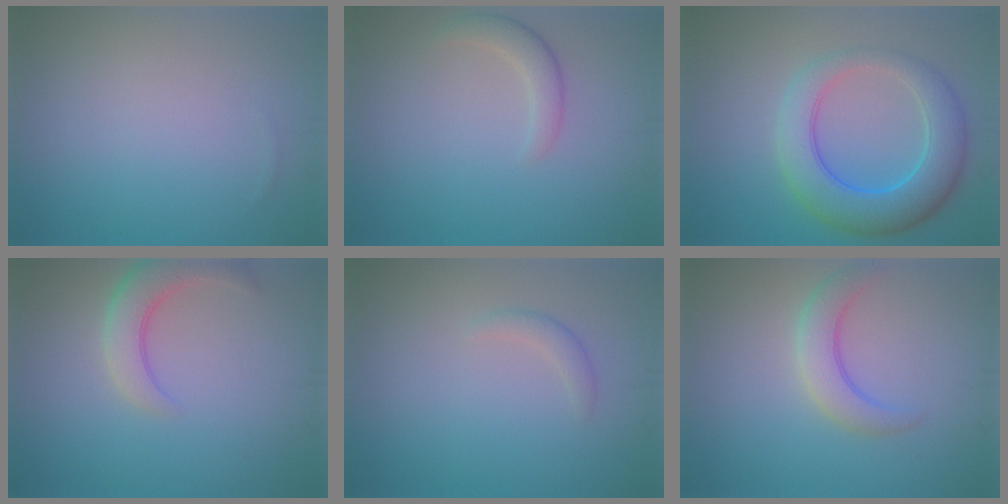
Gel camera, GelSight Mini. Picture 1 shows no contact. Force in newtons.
{"total": 2.1, "press": 2.1, "slide": 0.1}
{"total": 6.9, "press": 6.9, "slide": 0.3}
{"total": 4.2, "press": 4.2, "slide": 0.4}
{"total": 1.1, "press": 1.1, "slide": 0.1}
{"total": 3.2, "press": 3.2, "slide": 0.2}